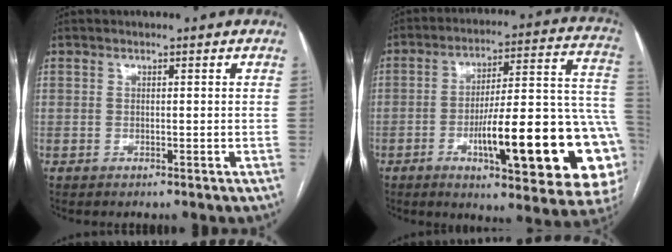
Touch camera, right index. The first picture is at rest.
{"total": 26.4, "force": [-7.2, 4.2, 25.0], "torque": [-0.258, 0.010, -0.095]}